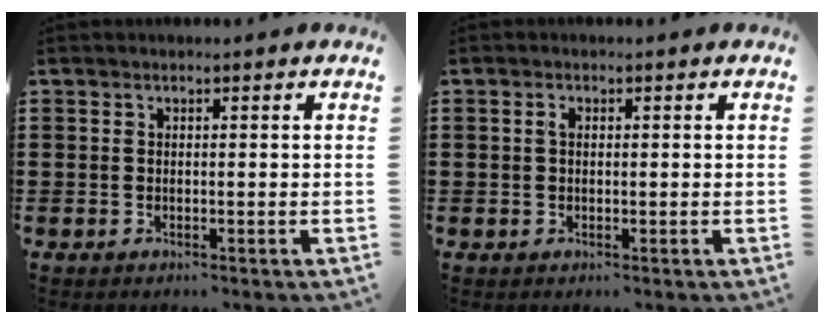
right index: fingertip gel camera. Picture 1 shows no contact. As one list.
[{"total": 1.1, "force": [0.2, 0.7, 0.8], "torque": [-0.018, 0.005, 0.003]}]